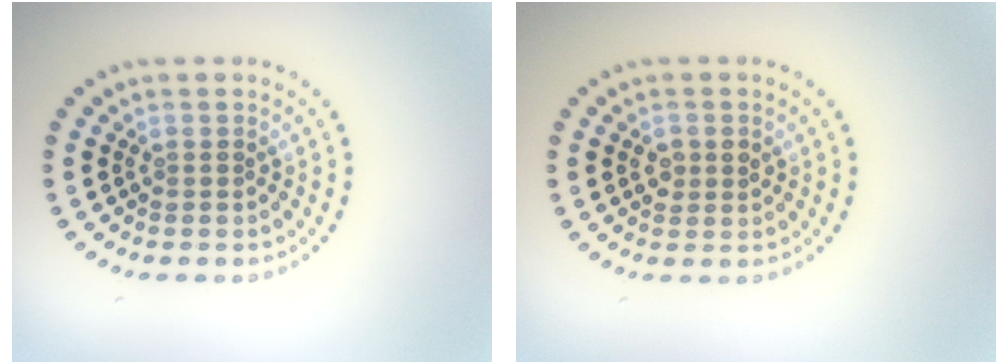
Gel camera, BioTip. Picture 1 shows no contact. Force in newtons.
{"total": 1.6, "press": 1.5, "slide": 0.1}